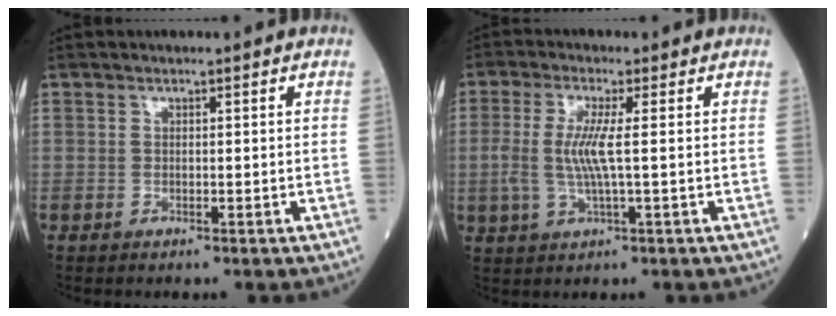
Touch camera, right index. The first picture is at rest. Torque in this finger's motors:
{"motor_torque": [0.15, -0.01, 0.02, 0.03]}